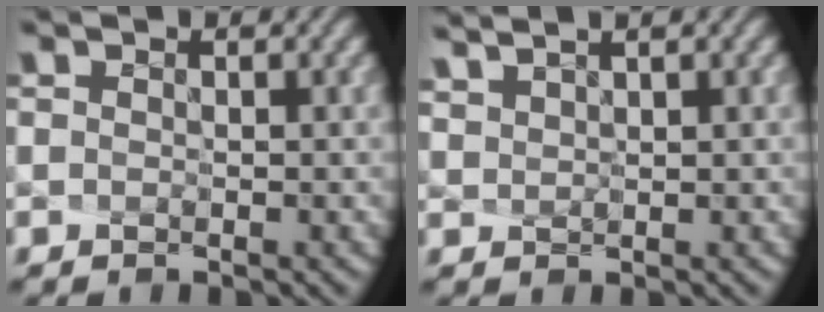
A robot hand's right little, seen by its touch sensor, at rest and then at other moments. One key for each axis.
{"total": 1.5, "fx": 1.5, "fy": 0.0, "fz": 0.1, "tx": -0.031, "ty": -0.006, "tz": 0.054}